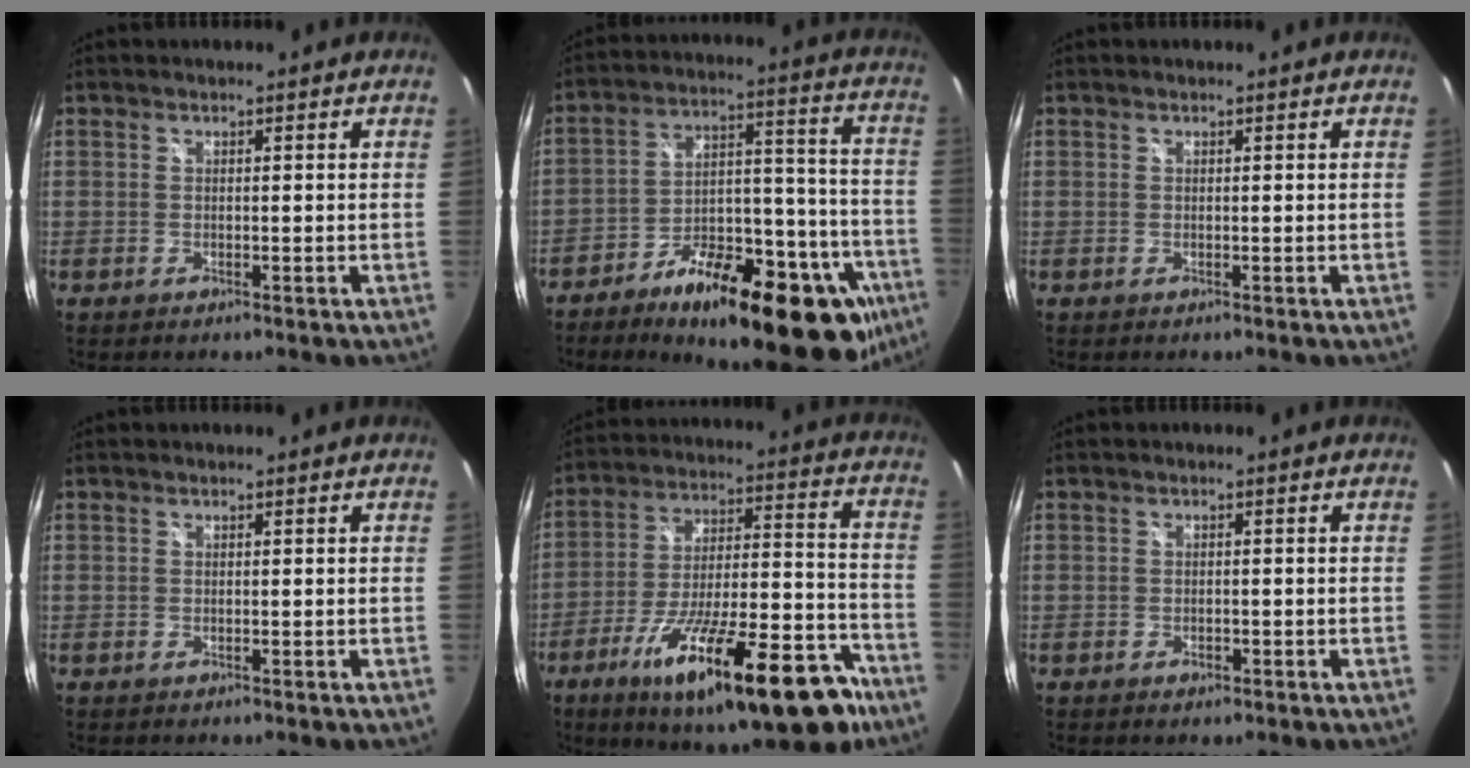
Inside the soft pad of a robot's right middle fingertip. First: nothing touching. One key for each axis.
{"total": 29.1, "fx": -17.3, "fy": 11.1, "fz": 20.6, "tx": -0.269, "ty": 0.024, "tz": -0.241}
{"total": 0.0}
{"total": 0.0}
{"total": 27.2, "fx": -16.5, "fy": 7.8, "fz": 20.2, "tx": -0.312, "ty": -0.028, "tz": -0.247}
{"total": 1.2, "fx": -0.7, "fy": 0.8, "fz": 0.6, "tx": -0.009, "ty": -0.002, "tz": -0.011}